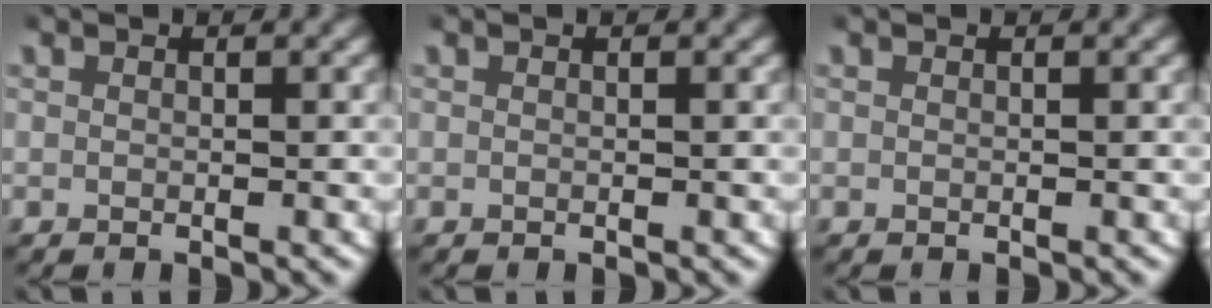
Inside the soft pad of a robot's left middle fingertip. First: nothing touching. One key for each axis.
{"total": 0.0}
{"total": 0.0}